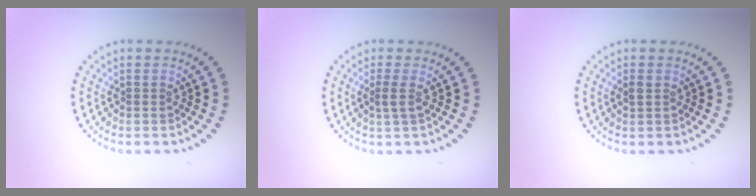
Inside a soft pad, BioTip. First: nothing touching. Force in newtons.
{"total": 1.1, "press": 0.7, "slide": 0.8}
{"total": 0.8, "press": 0.8, "slide": 0.2}